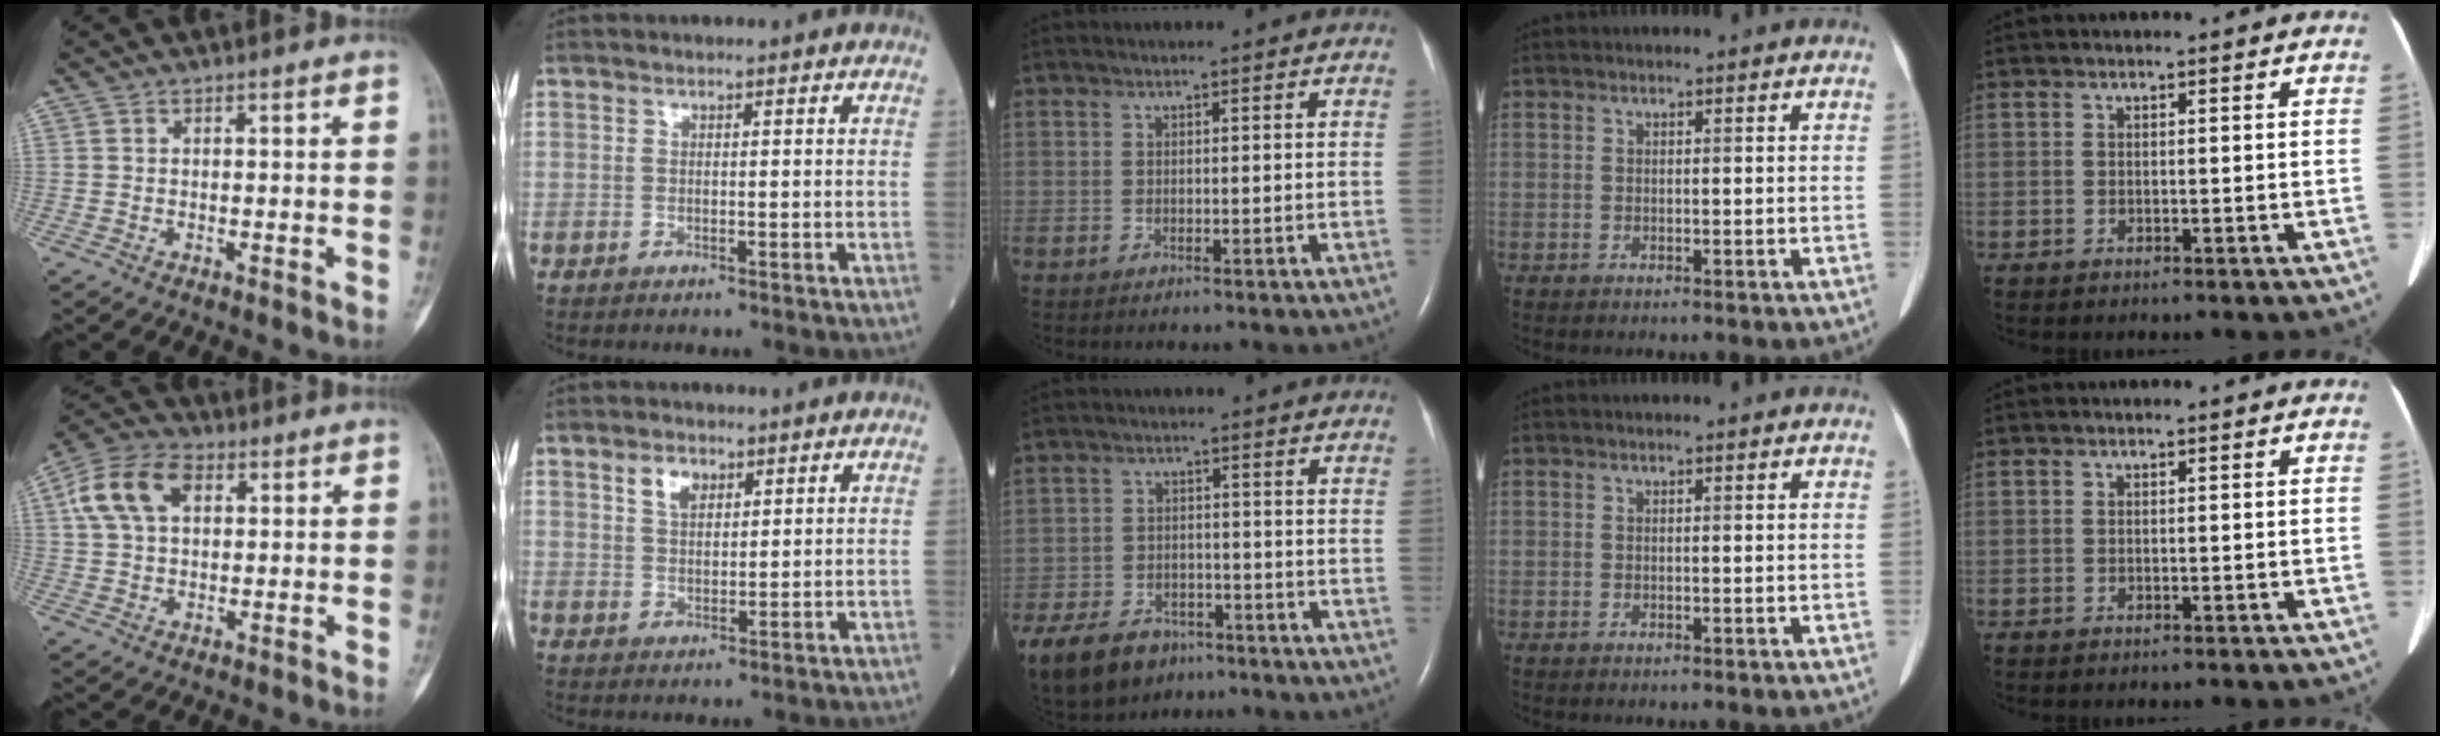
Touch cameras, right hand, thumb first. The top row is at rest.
{"thumb": {"total": 10.9, "force": [3.4, 7.0, 7.6], "torque": [-0.145, 0.020, 0.057]}, "index": {"total": 3.6, "force": [2.0, 2.1, 2.2], "torque": [-0.040, 0.004, 0.040]}, "middle": {"total": 14.1, "force": [-9.5, 8.5, 6.1], "torque": [-0.157, -0.014, -0.147]}}